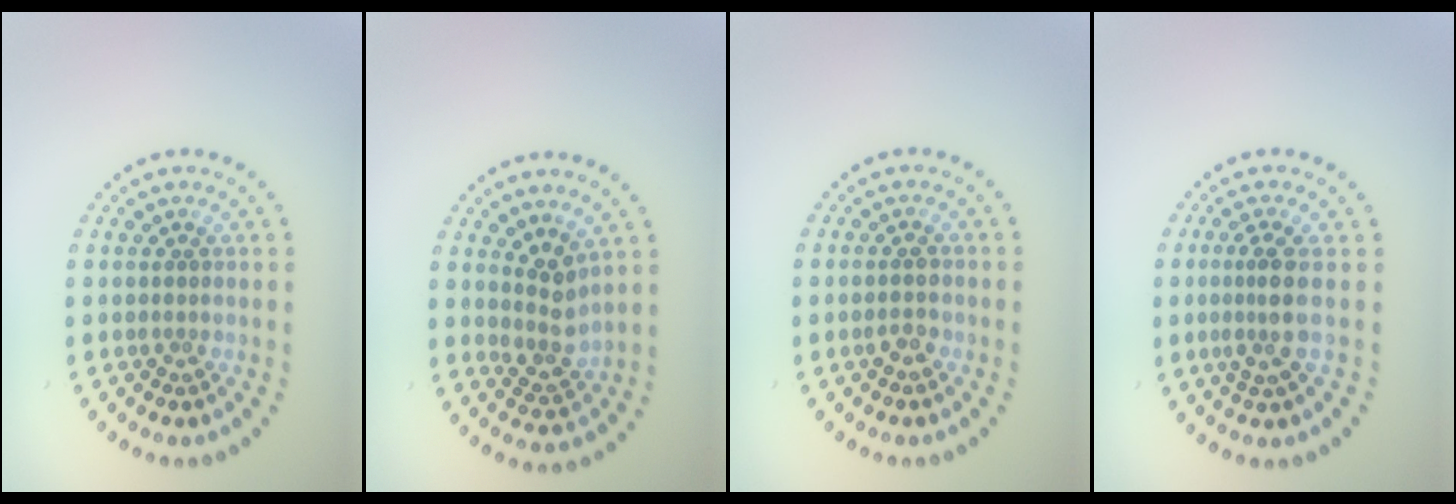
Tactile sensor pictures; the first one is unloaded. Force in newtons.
{"total": 2.7, "press": 2.0, "slide": 1.8}
{"total": 1.5, "press": 1.4, "slide": 0.3}
{"total": 2.5, "press": 1.8, "slide": 1.8}